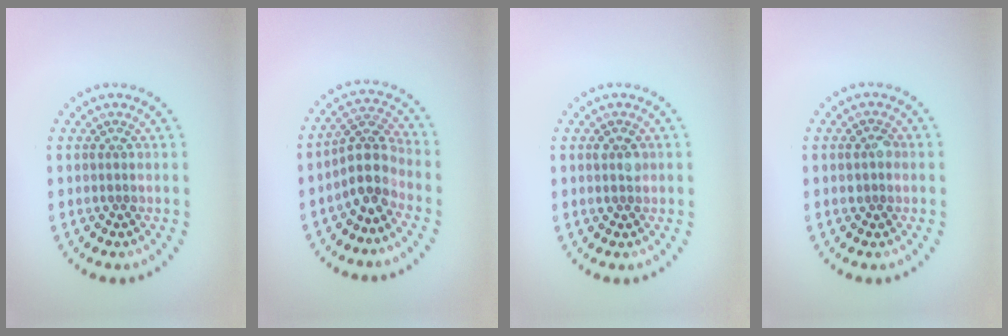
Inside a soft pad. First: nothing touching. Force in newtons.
{"total": 3.7, "press": 3.1, "slide": 2.1}
{"total": 1.3, "press": 1.3, "slide": 0.2}
{"total": 1.6, "press": 1.5, "slide": 0.3}